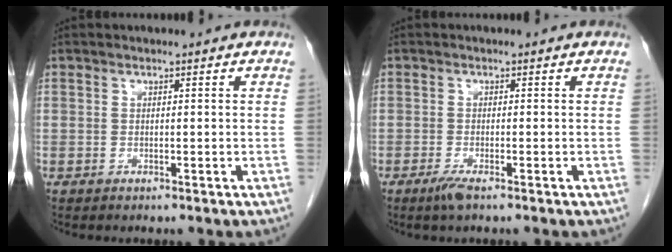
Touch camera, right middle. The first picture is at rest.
{"total": 1.9, "force": [-1.2, 0.1, 1.4], "torque": [-0.029, -0.005, -0.022]}